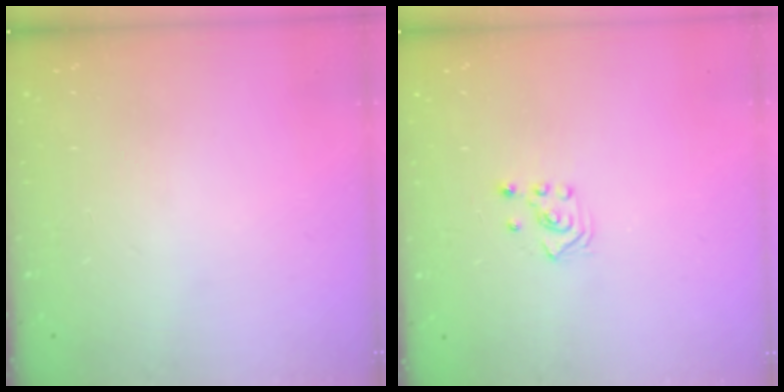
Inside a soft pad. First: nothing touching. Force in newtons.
{"total": 2.5, "press": 2.3, "slide": 1.0}